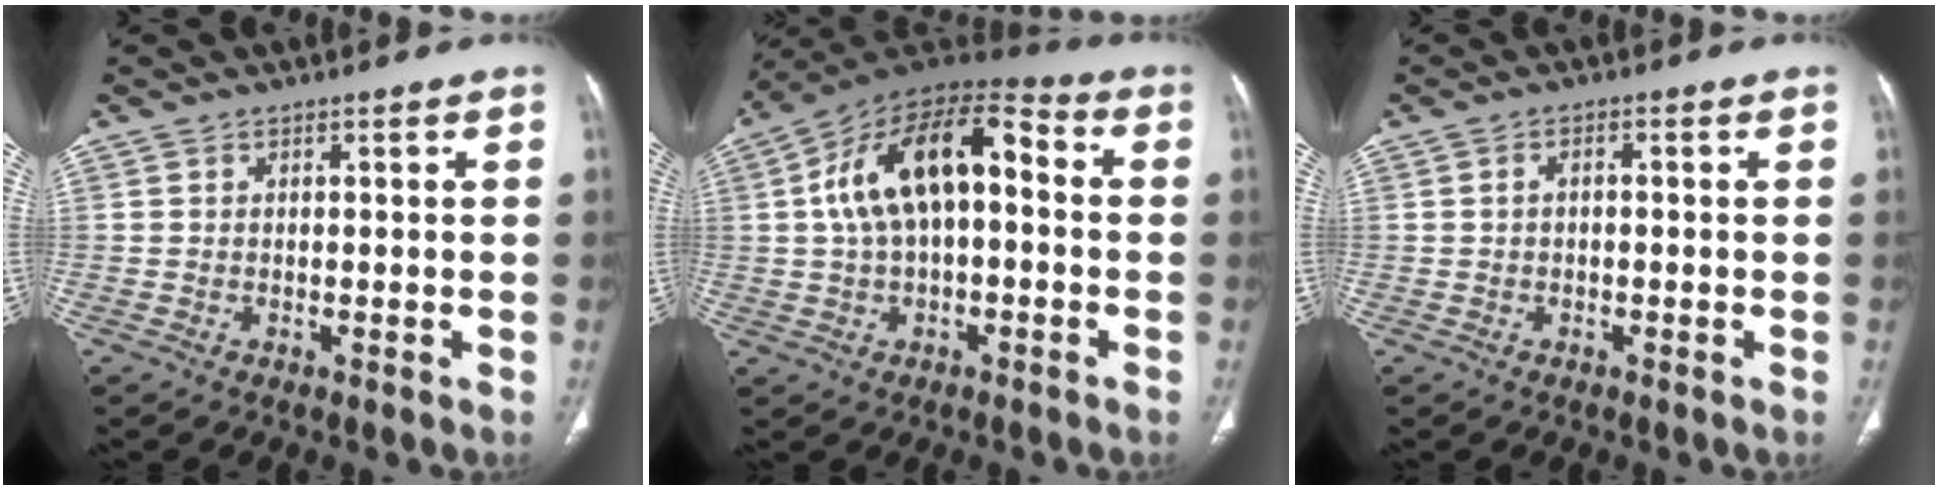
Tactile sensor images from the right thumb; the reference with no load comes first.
{"total": 17.6, "force": [1.7, 9.2, 14.9], "torque": [-0.248, 0.047, 0.020]}
{"total": 1.1, "force": [-0.1, 0.7, 0.9], "torque": [-0.014, 0.006, -0.003]}